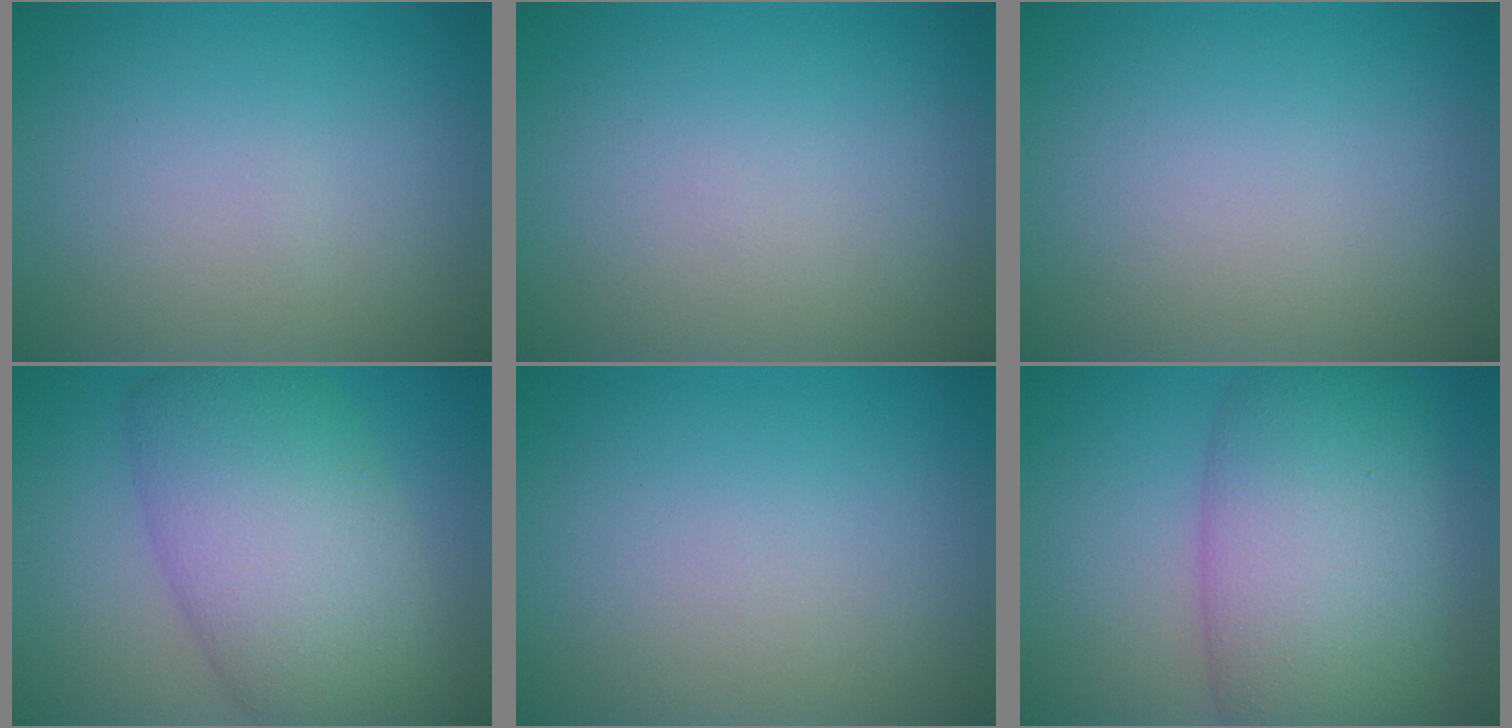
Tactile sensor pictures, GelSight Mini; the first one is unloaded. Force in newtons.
{"total": 0.0}
{"total": 0.0}
{"total": 9.9, "press": 9.9, "slide": 0.7}
{"total": 0.0}
{"total": 10.6, "press": 10.6, "slide": 0.3}